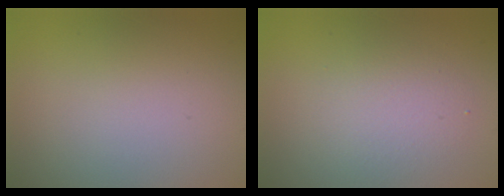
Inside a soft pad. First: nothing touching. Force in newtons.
{"total": 2.9, "press": 2.9, "slide": 0.2}